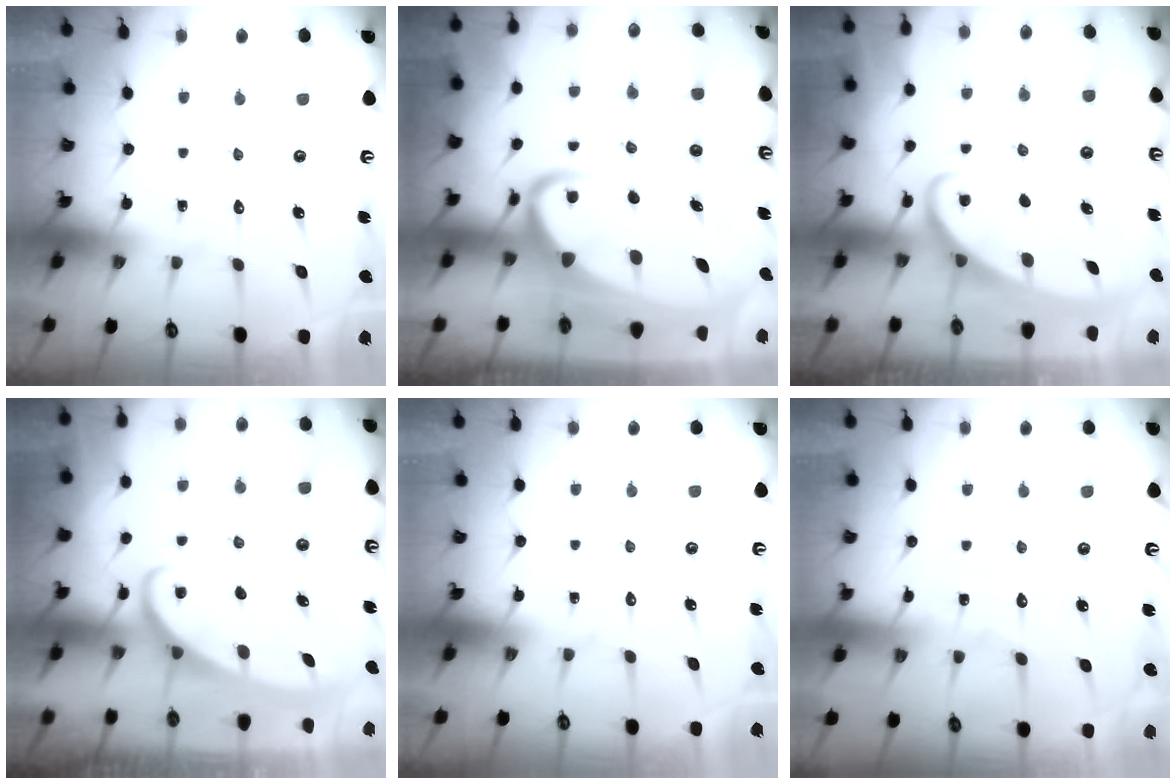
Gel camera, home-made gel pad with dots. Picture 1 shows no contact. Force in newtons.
{"total": 9.2, "press": 9.1, "slide": 0.8}
{"total": 2.8, "press": 2.8, "slide": 0.3}
{"total": 2.8, "press": 2.8, "slide": 0.4}
{"total": 0.0}
{"total": 2.8, "press": 2.8, "slide": 0.3}